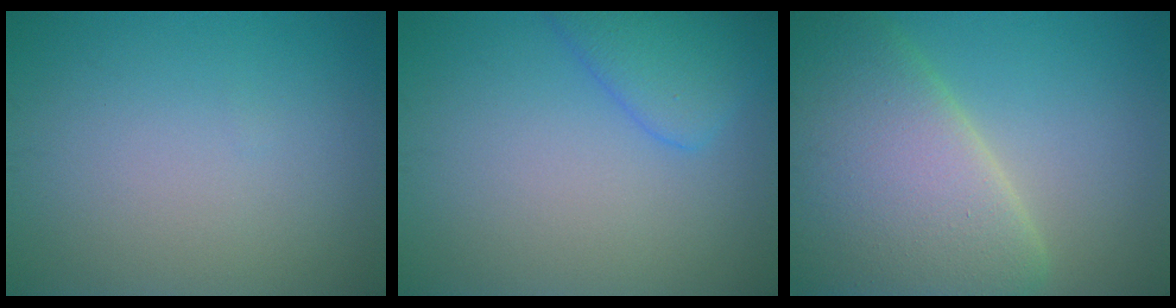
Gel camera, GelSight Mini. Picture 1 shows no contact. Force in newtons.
{"total": 3.5, "press": 3.5, "slide": 0.2}
{"total": 11.1, "press": 11.1, "slide": 0.6}